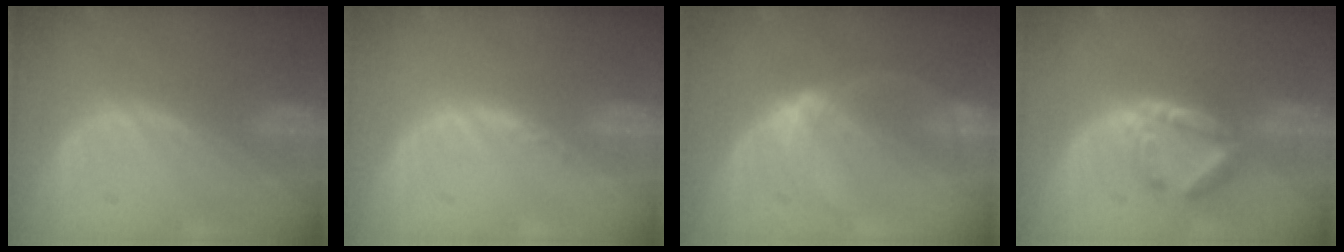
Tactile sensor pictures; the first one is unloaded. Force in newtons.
{"total": 0.8, "press": 0.6, "slide": 0.4}
{"total": 5.1, "press": 4.8, "slide": 1.7}
{"total": 5.7, "press": 5.5, "slide": 1.4}